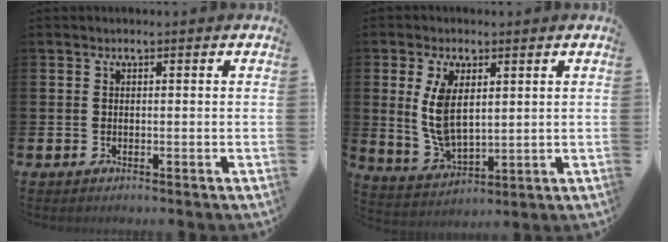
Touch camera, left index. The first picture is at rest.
{"total": 6.8, "force": [2.3, 3.7, 5.2], "torque": [-0.107, -0.002, 0.038]}